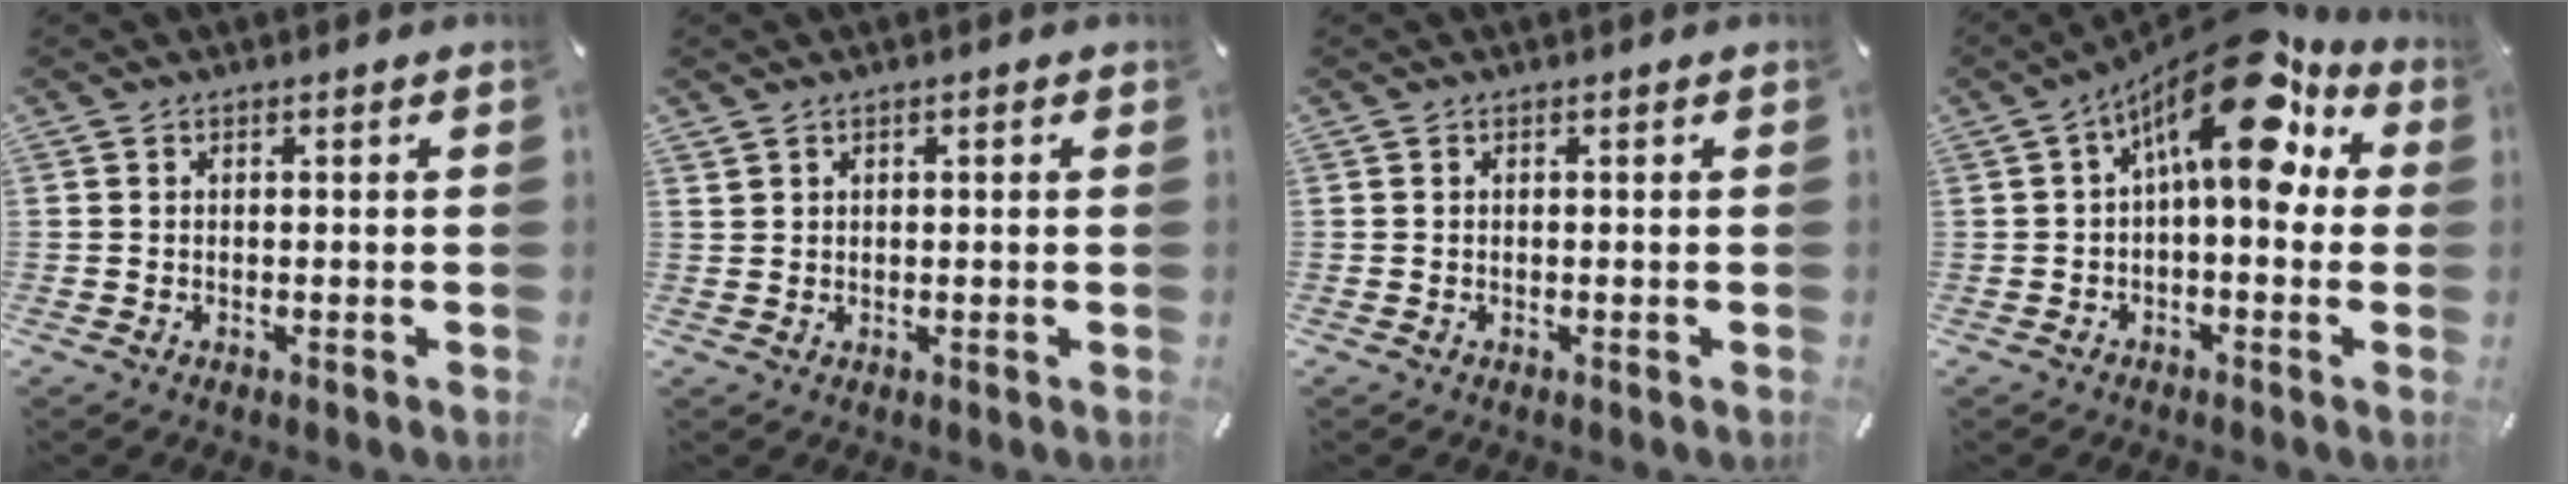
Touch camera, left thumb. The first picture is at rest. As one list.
[{"total": 1.0, "force": [0.6, 0.7, 0.2], "torque": [-0.005, 0.000, 0.012]}, {"total": 0.0}, {"total": 17.7, "force": [6.9, 7.5, 14.5], "torque": [-0.219, -0.041, 0.108]}]